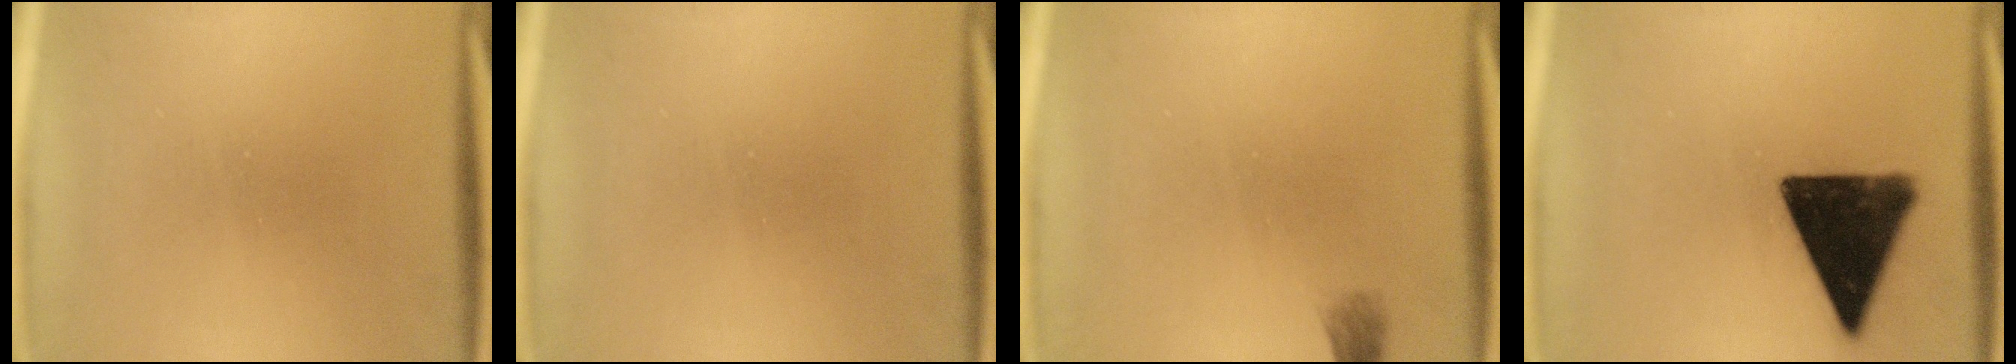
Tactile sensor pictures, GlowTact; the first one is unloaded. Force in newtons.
{"total": 0.0}
{"total": 1.1}
{"total": 15.9}